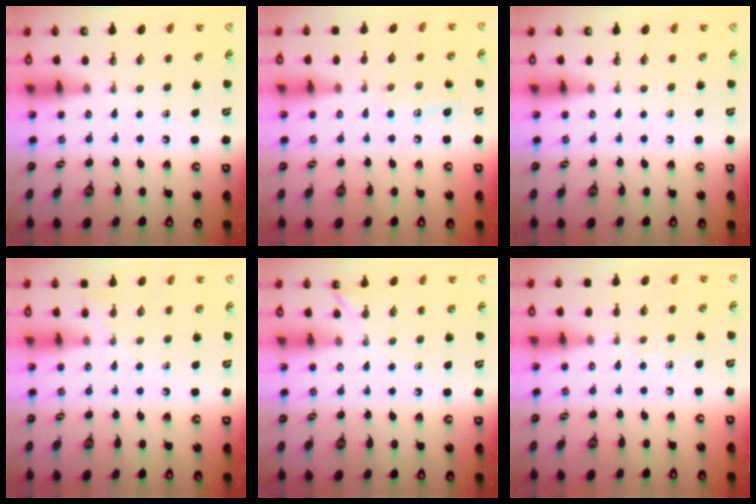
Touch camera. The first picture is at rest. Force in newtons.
{"total": 7.3, "press": 7.3, "slide": 0.5}
{"total": 0.0}
{"total": 5.2, "press": 5.2, "slide": 0.5}
{"total": 2.2, "press": 2.2, "slide": 0.3}
{"total": 3.9, "press": 3.9, "slide": 0.5}